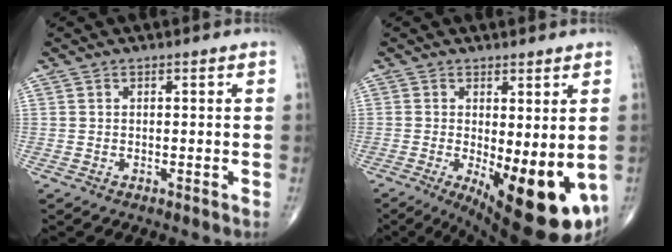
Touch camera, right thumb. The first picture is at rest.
{"total": 16.1, "force": [-3.5, 5.6, 14.7], "torque": [-0.173, -0.027, -0.028]}